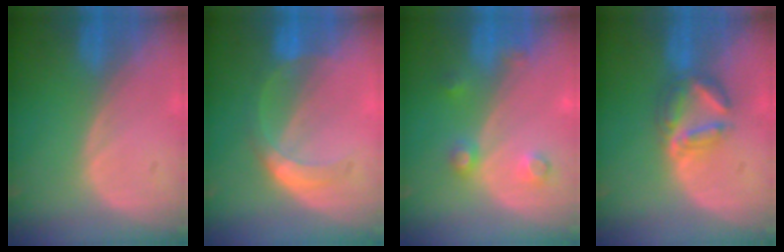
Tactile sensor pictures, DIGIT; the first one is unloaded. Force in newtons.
{"total": 5.6, "press": 5.0, "slide": 2.5}
{"total": 4.0, "press": 3.5, "slide": 1.9}
{"total": 5.8, "press": 5.5, "slide": 1.9}